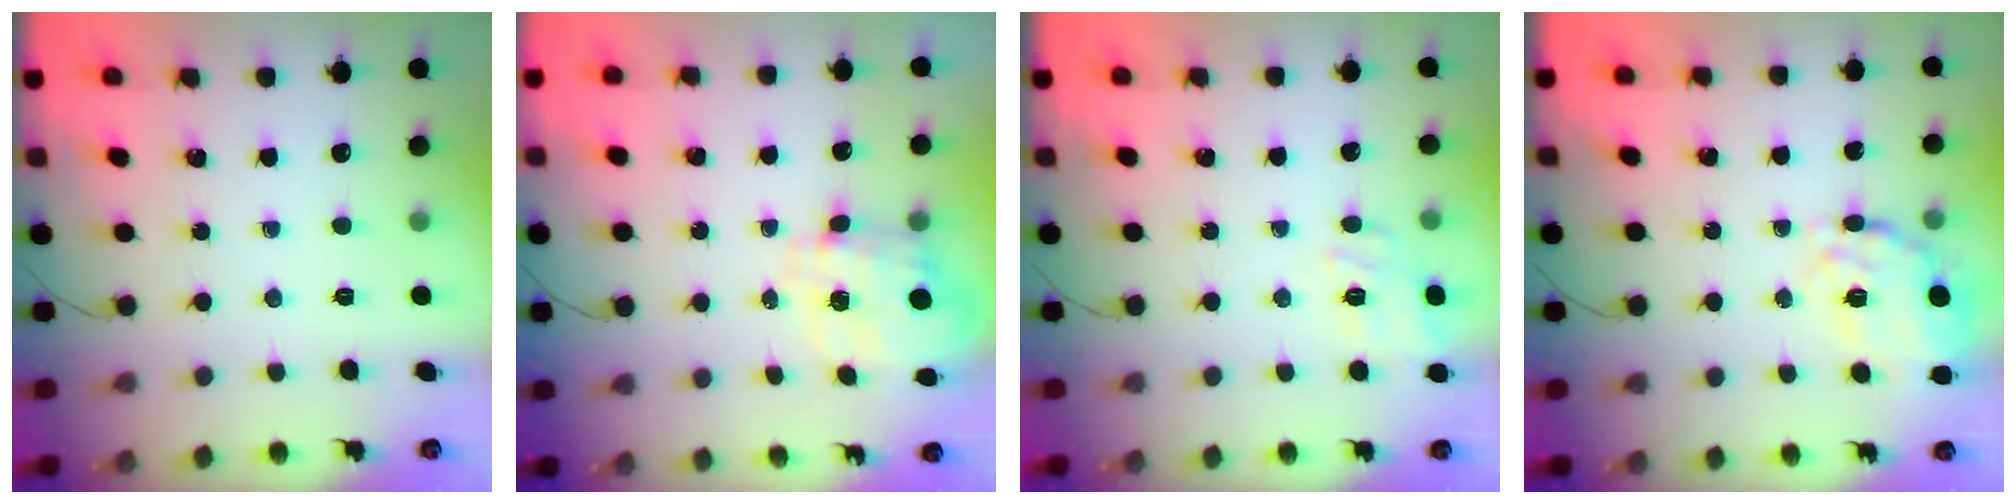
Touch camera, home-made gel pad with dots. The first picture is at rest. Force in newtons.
{"total": 3.5, "press": 3.3, "slide": 1.1}
{"total": 12.4, "press": 12.4, "slide": 0.6}
{"total": 21.2, "press": 21.0, "slide": 2.9}